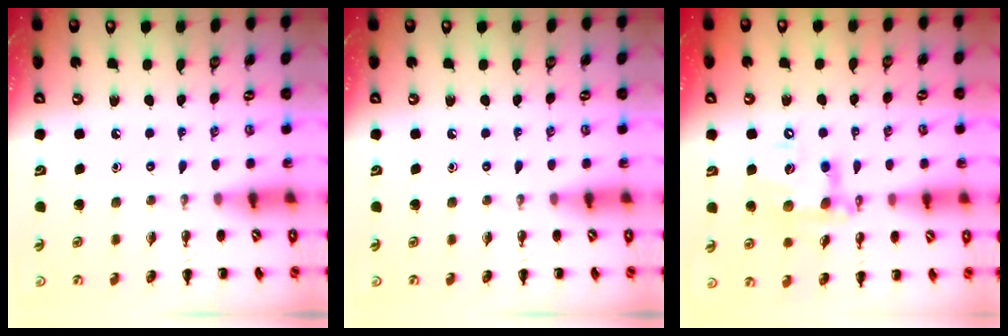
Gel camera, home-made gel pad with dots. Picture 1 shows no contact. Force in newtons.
{"total": 0.0}
{"total": 15.7, "press": 15.4, "slide": 2.9}